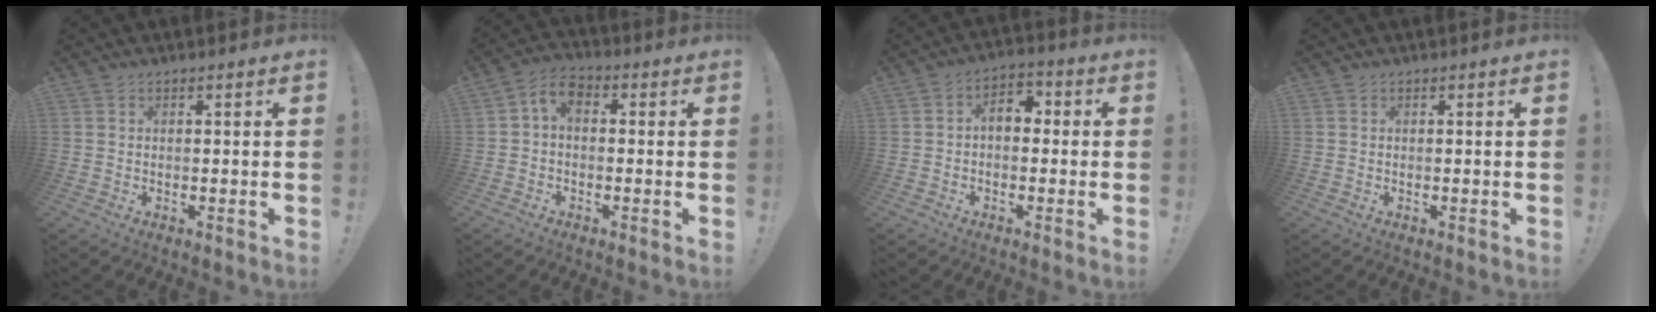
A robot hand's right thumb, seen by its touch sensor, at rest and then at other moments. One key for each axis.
{"total": 5.4, "fx": 0.1, "fy": 3.5, "fz": 4.1, "tx": -0.081, "ty": 0.009, "tz": 0.005}
{"total": 6.1, "fx": 0.3, "fy": 4.3, "fz": 4.3, "tx": -0.072, "ty": 0.010, "tz": 0.007}
{"total": 0.0}